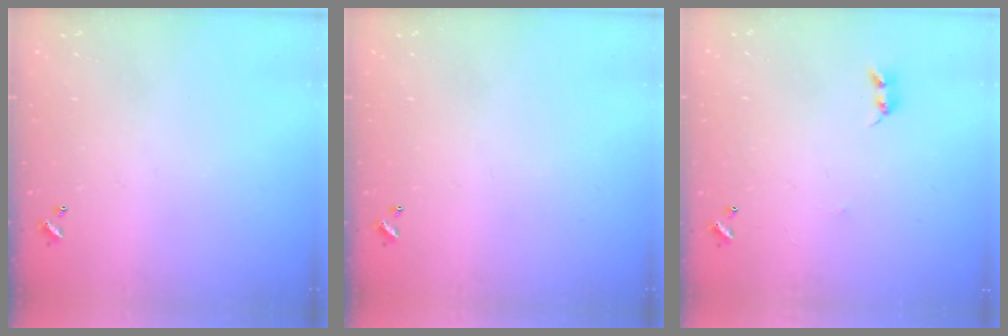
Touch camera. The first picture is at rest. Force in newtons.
{"total": 0.0}
{"total": 2.2, "press": 2.2, "slide": 0.4}